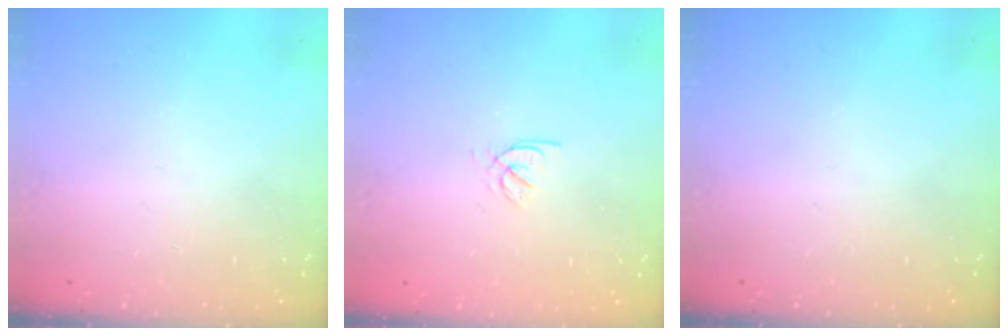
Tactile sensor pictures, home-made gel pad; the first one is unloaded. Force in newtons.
{"total": 2.3, "press": 2.2, "slide": 0.3}
{"total": 0.0}